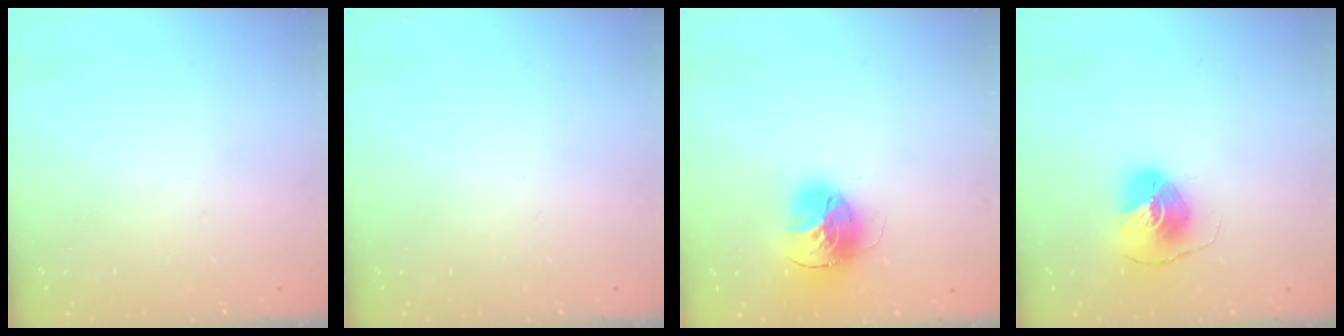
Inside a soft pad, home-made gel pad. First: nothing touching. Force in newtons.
{"total": 0.0}
{"total": 16.1, "press": 16.0, "slide": 1.7}
{"total": 8.1, "press": 8.1, "slide": 0.3}